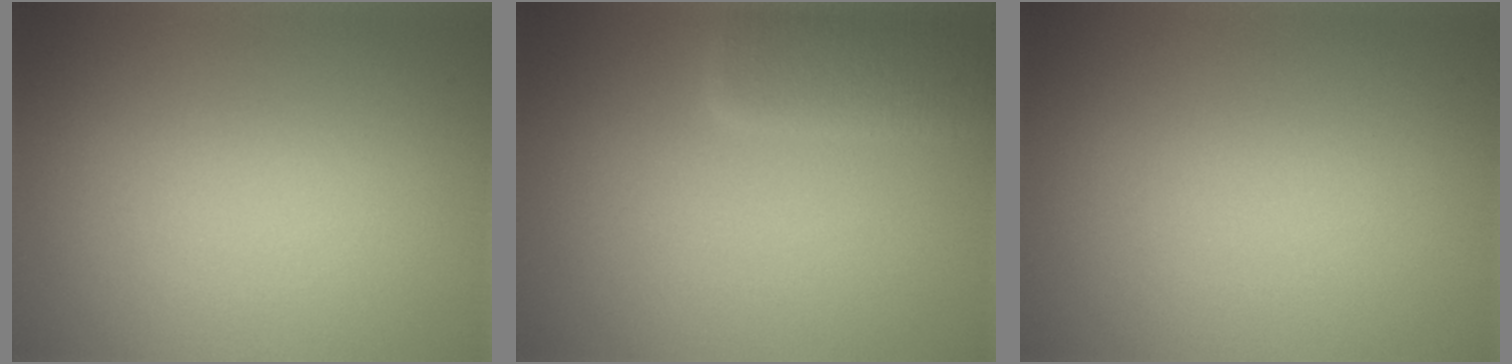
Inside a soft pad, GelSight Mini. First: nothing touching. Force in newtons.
{"total": 4.0, "press": 4.0, "slide": 0.1}
{"total": 0.0}